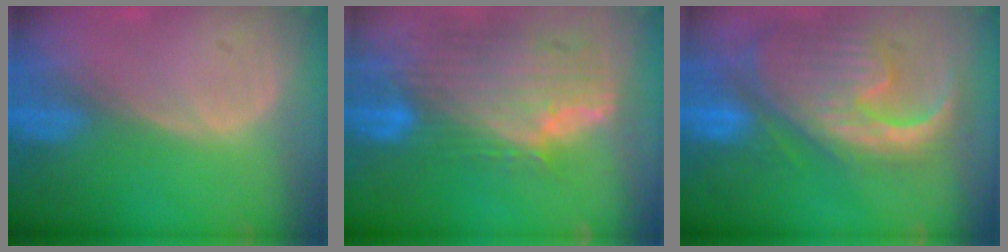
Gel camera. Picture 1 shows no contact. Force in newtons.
{"total": 11.8, "press": 10.1, "slide": 6.1}
{"total": 13.1, "press": 11.2, "slide": 6.7}